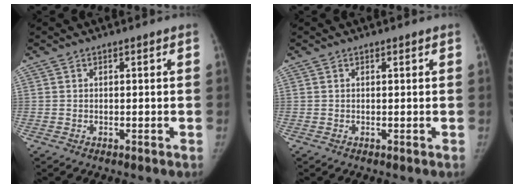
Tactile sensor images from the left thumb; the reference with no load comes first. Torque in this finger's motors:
{"motor_torque": [0.30, -0.05, -0.11, 0.01, -0.01]}